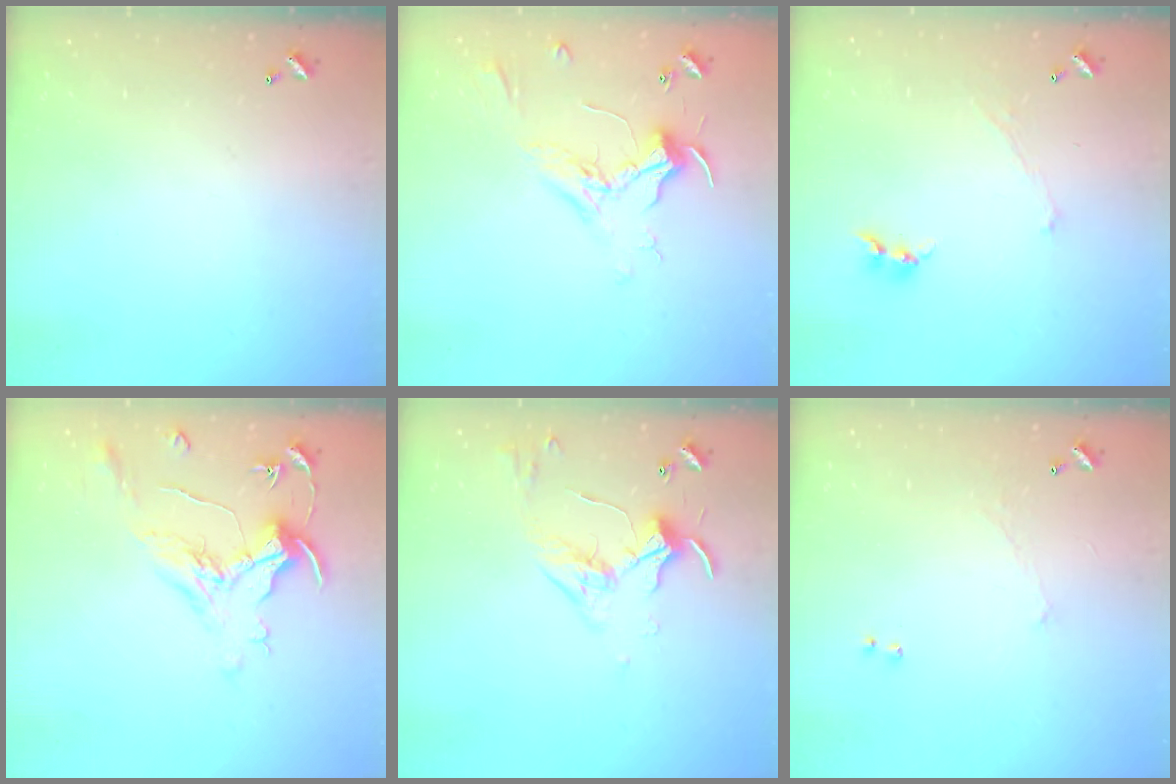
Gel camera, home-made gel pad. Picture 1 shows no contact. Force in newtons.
{"total": 2.4, "press": 2.3, "slide": 0.7}
{"total": 0.8, "press": 0.7, "slide": 0.5}
{"total": 1.5, "press": 1.3, "slide": 0.7}
{"total": 3.4, "press": 3.3, "slide": 0.6}
{"total": 0.9, "press": 0.7, "slide": 0.7}